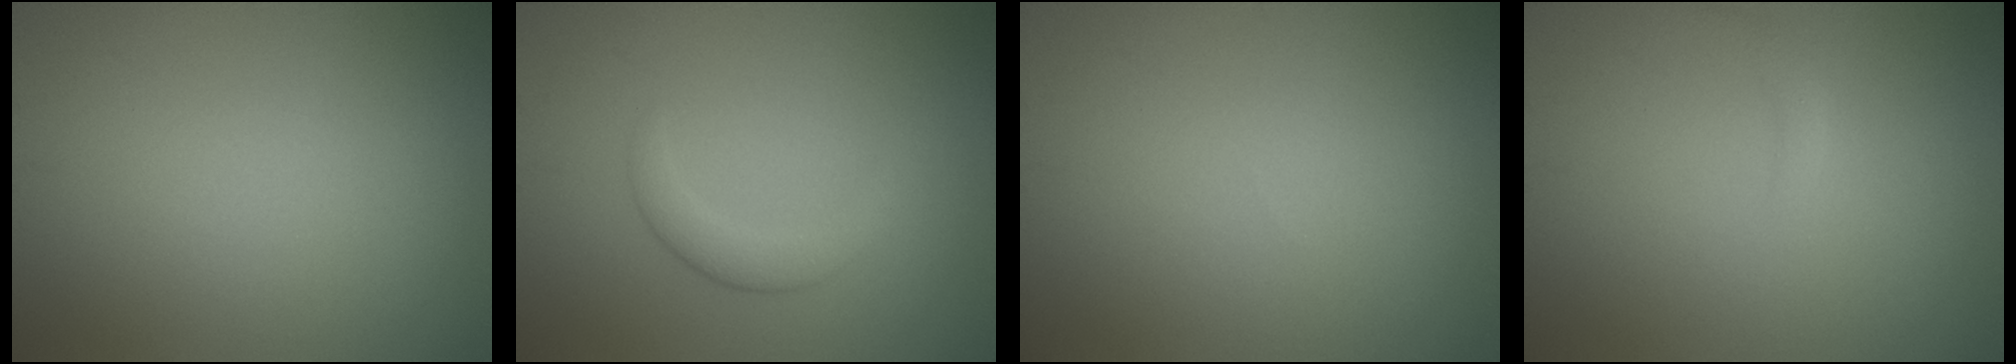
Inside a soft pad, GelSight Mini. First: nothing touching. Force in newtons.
{"total": 2.3, "press": 2.3, "slide": 0.1}
{"total": 0.0}
{"total": 0.8, "press": 0.8, "slide": 0.1}